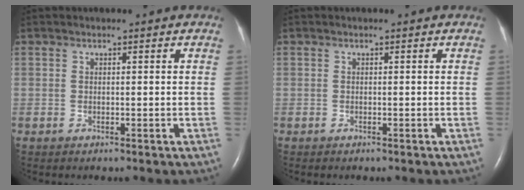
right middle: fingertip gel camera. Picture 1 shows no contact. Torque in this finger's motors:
{"motor_torque": [-0.09, -0.15, -0.07, 0.00]}